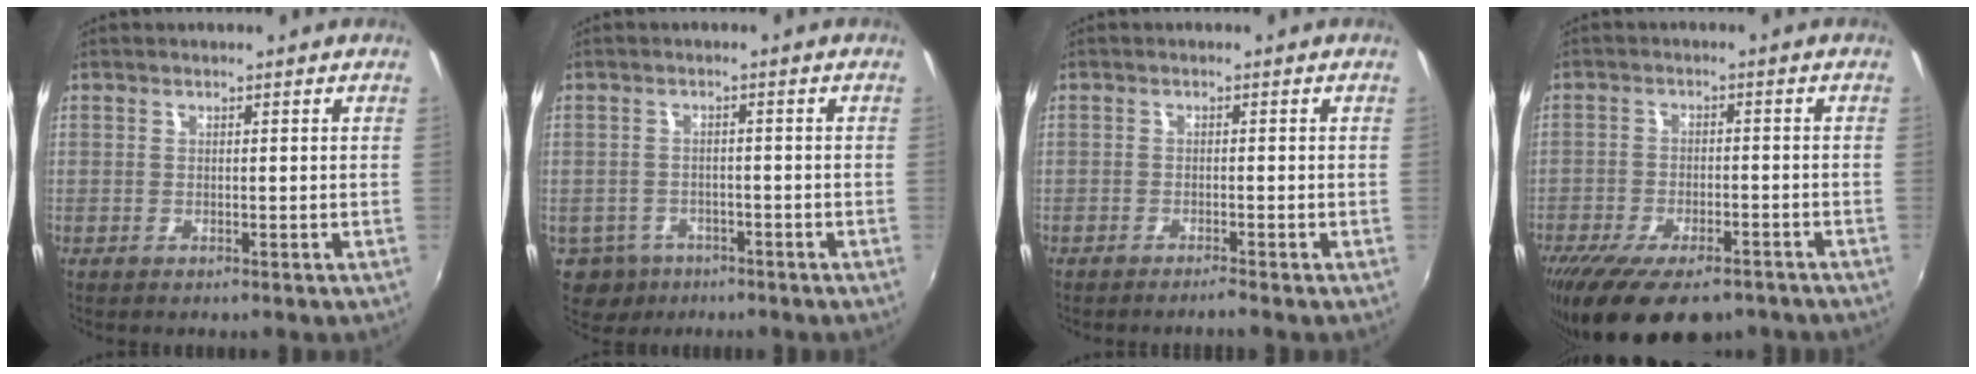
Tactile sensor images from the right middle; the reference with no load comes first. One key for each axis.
{"total": 5.9, "fx": -3.4, "fy": 4.6, "fz": 1.6, "tx": -0.049, "ty": -0.004, "tz": -0.046}
{"total": 1.3, "fx": -1.2, "fy": -0.2, "fz": 0.3, "tx": -0.012, "ty": -0.004, "tz": -0.023}
{"total": 14.8, "fx": -10.8, "fy": 5.7, "fz": 8.3, "tx": -0.176, "ty": -0.035, "tz": -0.169}